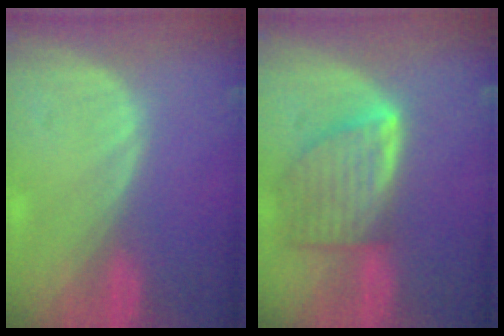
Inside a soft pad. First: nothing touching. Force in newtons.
{"total": 8.0, "press": 7.2, "slide": 3.5}